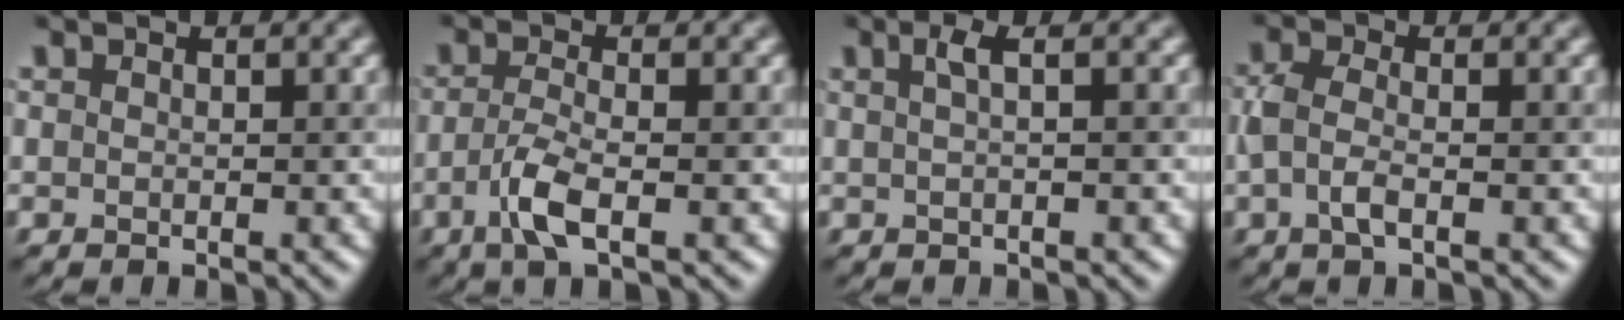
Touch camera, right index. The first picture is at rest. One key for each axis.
{"total": 2.9, "fx": -1.3, "fy": 0.8, "fz": 2.5, "tx": -0.057, "ty": 0.008, "tz": -0.022}
{"total": 1.7, "fx": 0.4, "fy": 0.4, "fz": 1.6, "tx": -0.026, "ty": 0.011, "tz": 0.007}
{"total": 2.4, "fx": -0.6, "fy": 1.3, "fz": 1.9, "tx": -0.050, "ty": 0.010, "tz": -0.010}